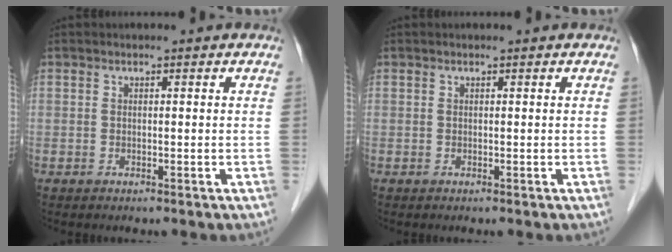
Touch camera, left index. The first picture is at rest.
{"total": 0.0}